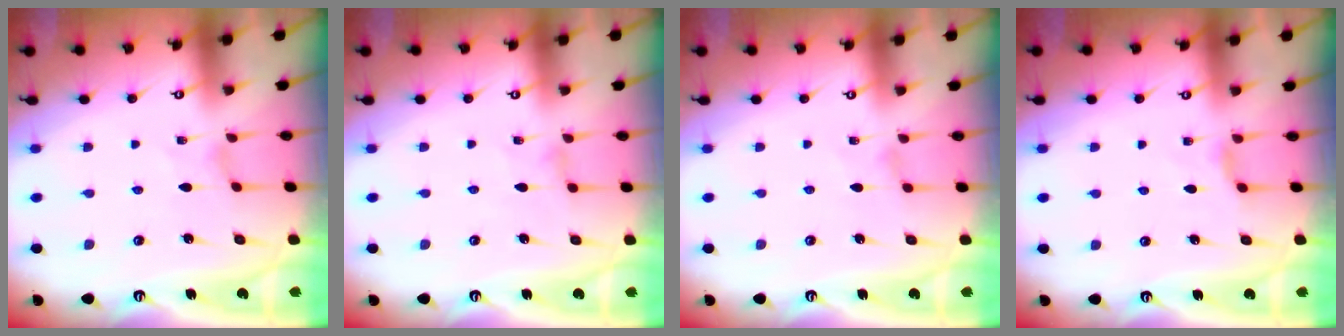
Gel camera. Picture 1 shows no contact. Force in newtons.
{"total": 0.7, "press": 0.7, "slide": 0.3}
{"total": 0.0}
{"total": 2.7, "press": 2.7, "slide": 0.3}